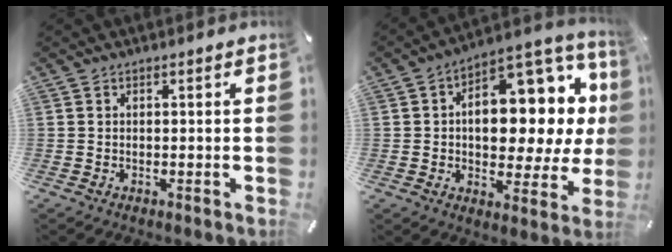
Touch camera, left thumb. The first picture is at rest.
{"total": 16.1, "force": [3.4, 9.9, 12.2], "torque": [-0.157, -0.039, 0.056]}